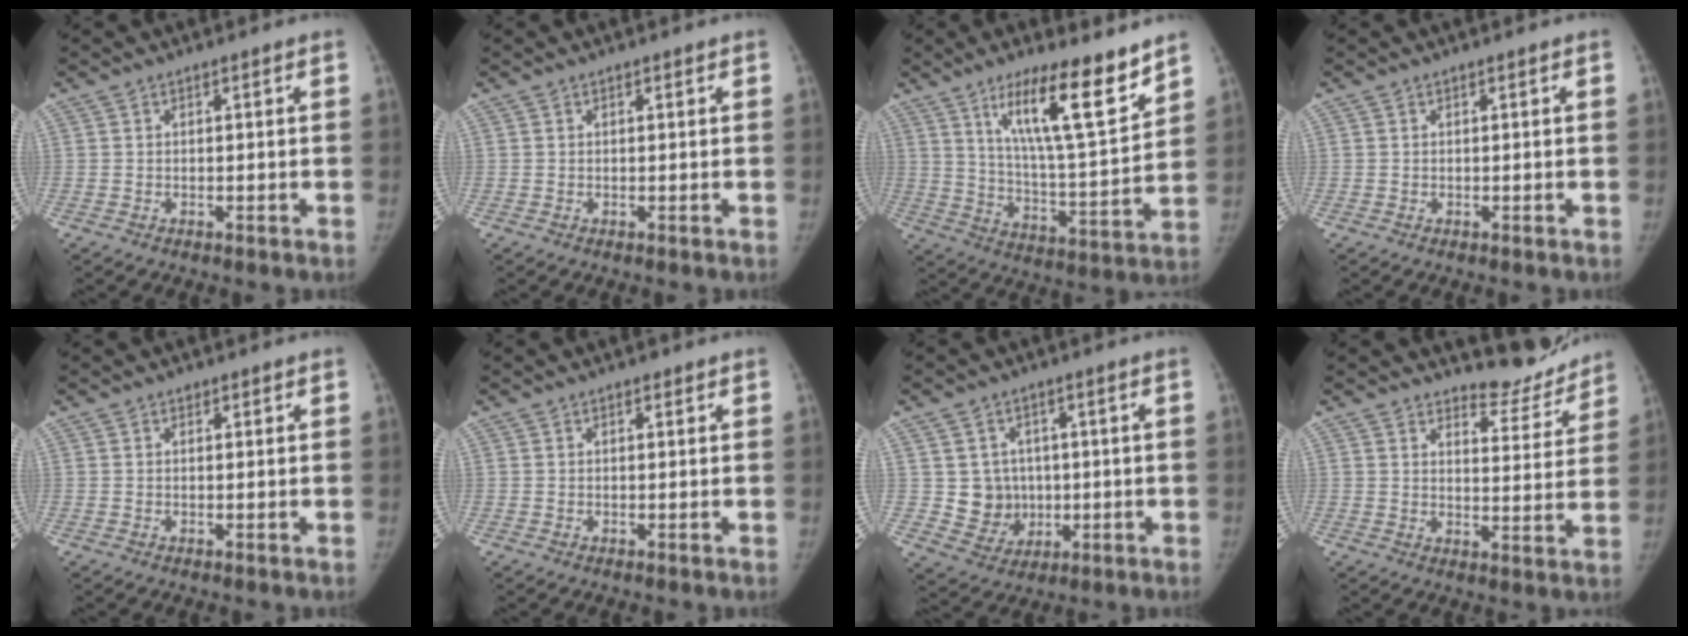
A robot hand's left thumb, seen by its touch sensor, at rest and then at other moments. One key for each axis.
{"total": 0.0}
{"total": 17.4, "fx": 11.2, "fy": 3.6, "fz": 12.9, "tx": -0.184, "ty": -0.072, "tz": 0.194}
{"total": 0.0}
{"total": 0.6, "fx": 0.4, "fy": 0.4, "fz": 0.1, "tx": 0.002, "ty": -0.002, "tz": 0.004}
{"total": 0.8, "fx": 0.5, "fy": 0.5, "fz": 0.4, "tx": -0.001, "ty": -0.002, "tz": 0.004}
{"total": 7.7, "fx": 0.5, "fy": 7.2, "fz": 2.5, "tx": -0.002, "ty": 0.002, "tz": 0.021}
{"total": 8.5, "fx": 8.1, "fy": 2.5, "fz": 0.7, "tx": 0.022, "ty": -0.078, "tz": 0.107}